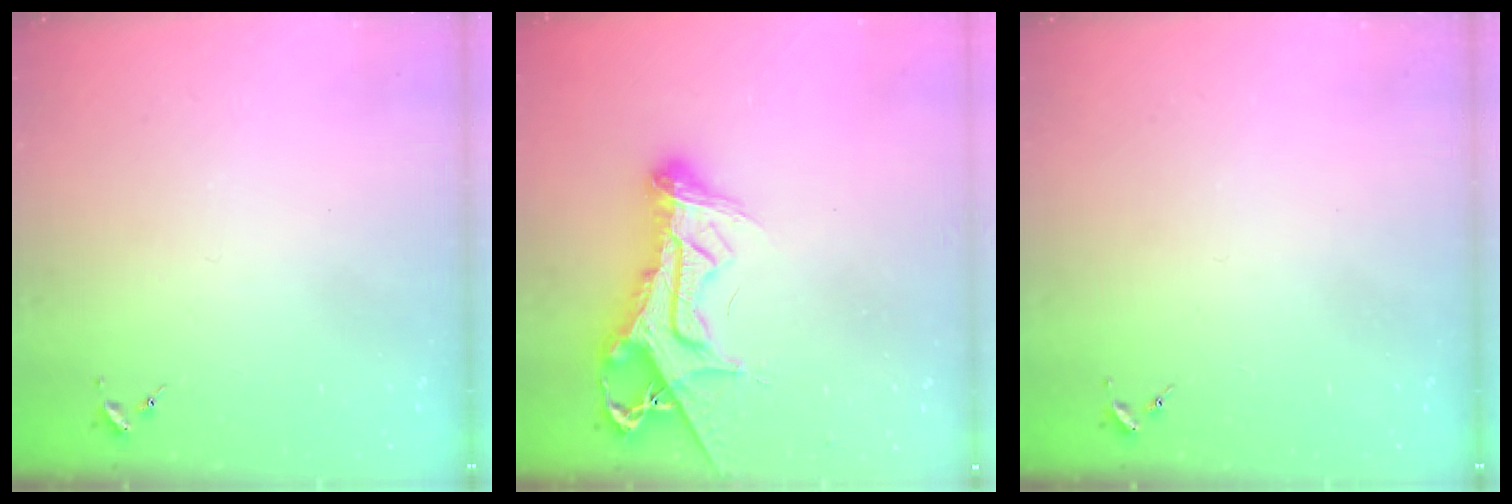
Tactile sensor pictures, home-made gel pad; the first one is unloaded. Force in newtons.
{"total": 15.8, "press": 15.7, "slide": 1.5}
{"total": 0.0}